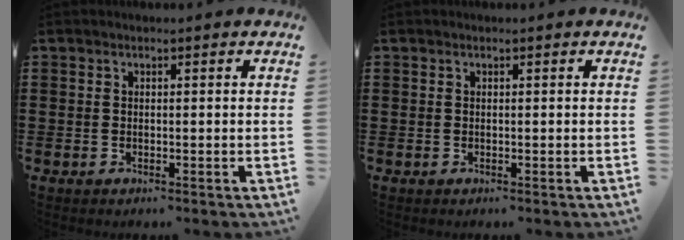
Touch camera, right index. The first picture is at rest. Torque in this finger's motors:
{"motor_torque": [-0.10, 0.50, 0.00, 0.01]}